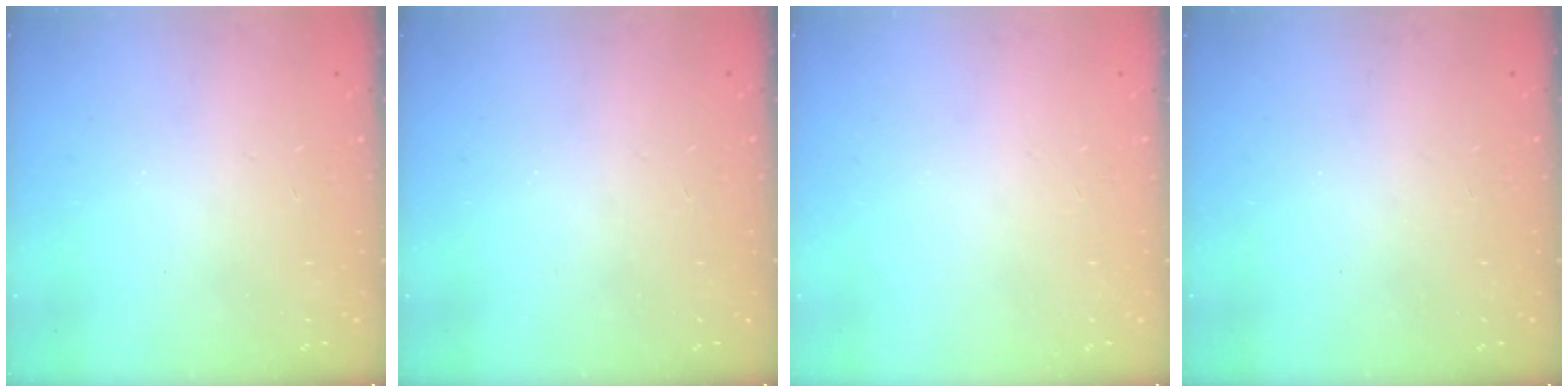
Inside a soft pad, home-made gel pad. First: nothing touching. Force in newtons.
{"total": 0.0}
{"total": 0.0}
{"total": 0.0}